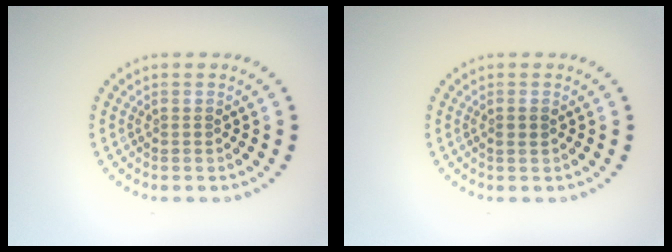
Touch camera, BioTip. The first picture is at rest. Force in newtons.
{"total": 0.8, "press": 0.7, "slide": 0.4}